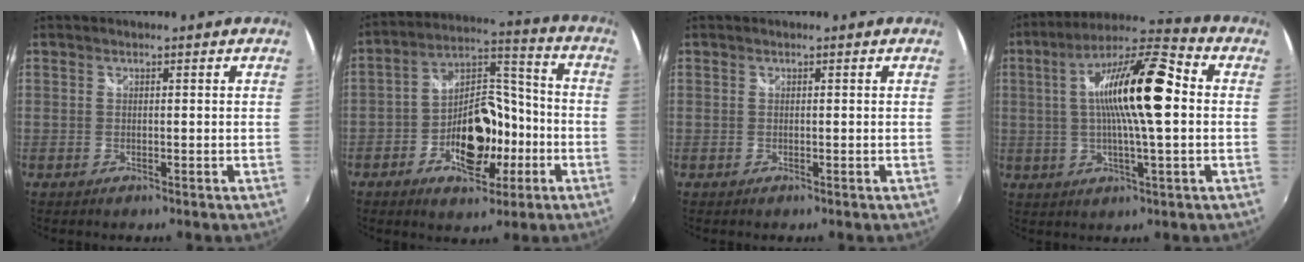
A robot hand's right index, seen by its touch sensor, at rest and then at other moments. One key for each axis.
{"total": 15.0, "fx": -5.6, "fy": 7.9, "fz": 11.4, "tx": -0.199, "ty": 0.030, "tz": -0.082}
{"total": 0.0}
{"total": 16.1, "fx": 1.3, "fy": 2.7, "fz": 15.9, "tx": -0.281, "ty": 0.016, "tz": 0.012}